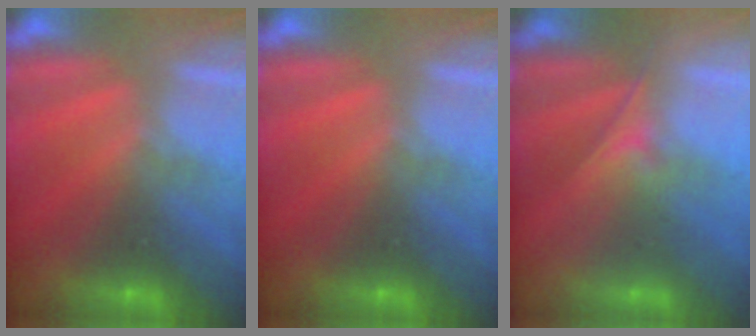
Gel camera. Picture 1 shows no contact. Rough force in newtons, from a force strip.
{"total": 0.0}
{"total": 1.9}